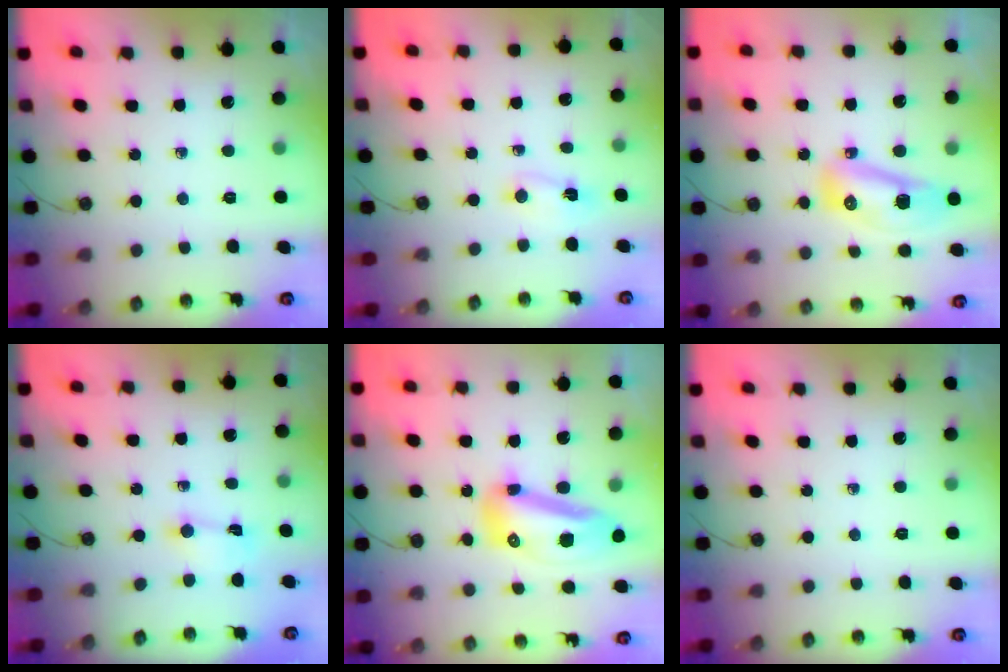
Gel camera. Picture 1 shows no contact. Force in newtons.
{"total": 11.3, "press": 2.7, "slide": 10.9}
{"total": 14.2, "press": 12.9, "slide": 5.9}
{"total": 1.3, "press": 1.2, "slide": 0.5}
{"total": 15.1, "press": 14.7, "slide": 3.2}
{"total": 0.0}